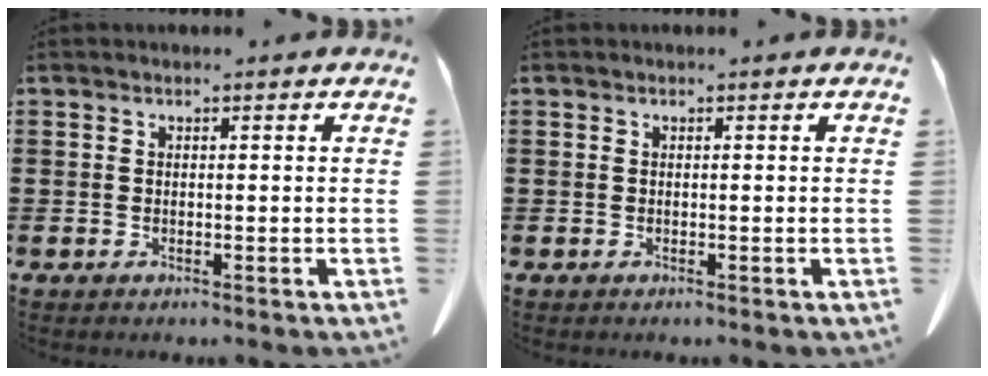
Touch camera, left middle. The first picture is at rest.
{"total": 0.0}